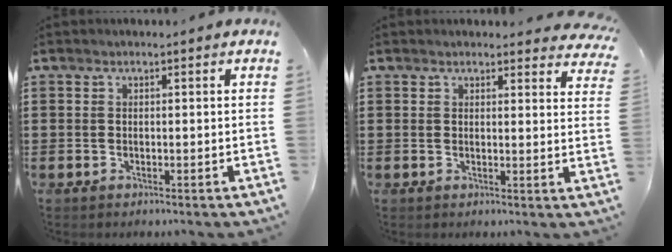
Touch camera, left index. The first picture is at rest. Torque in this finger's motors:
{"motor_torque": [0.76, 0.15, 0.47, 0.03]}